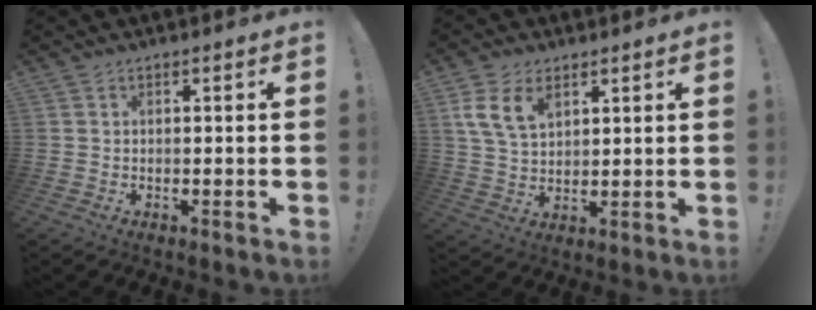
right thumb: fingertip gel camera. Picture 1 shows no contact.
{"total": 9.4, "force": [4.6, 5.7, 5.8], "torque": [-0.119, -0.002, 0.090]}